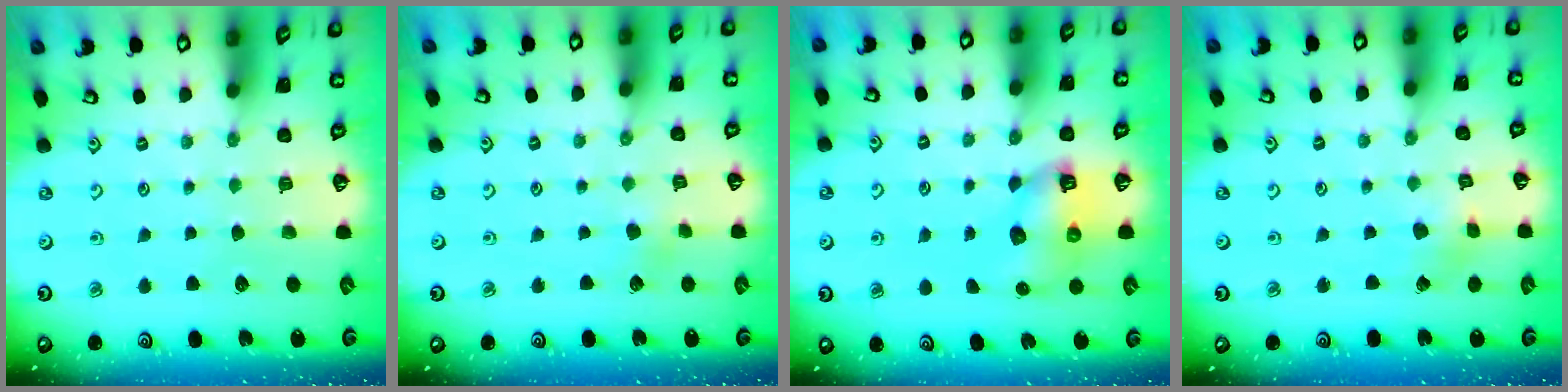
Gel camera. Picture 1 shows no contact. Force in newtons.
{"total": 2.9, "press": 2.8, "slide": 0.9}
{"total": 9.3, "press": 9.2, "slide": 0.9}
{"total": 2.7, "press": 2.7, "slide": 0.3}